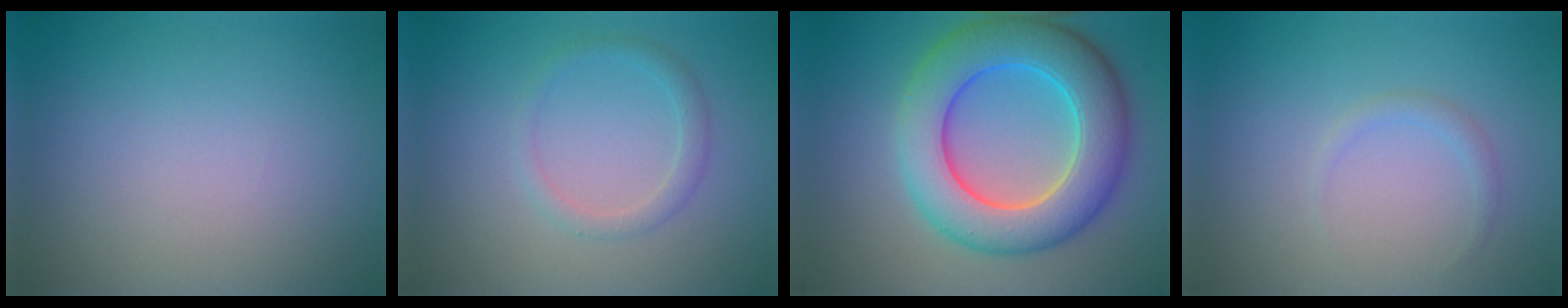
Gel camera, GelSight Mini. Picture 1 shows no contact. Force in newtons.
{"total": 1.7, "press": 1.7, "slide": 0.0}
{"total": 9.8, "press": 9.8, "slide": 0.6}
{"total": 0.9, "press": 0.9, "slide": 0.1}